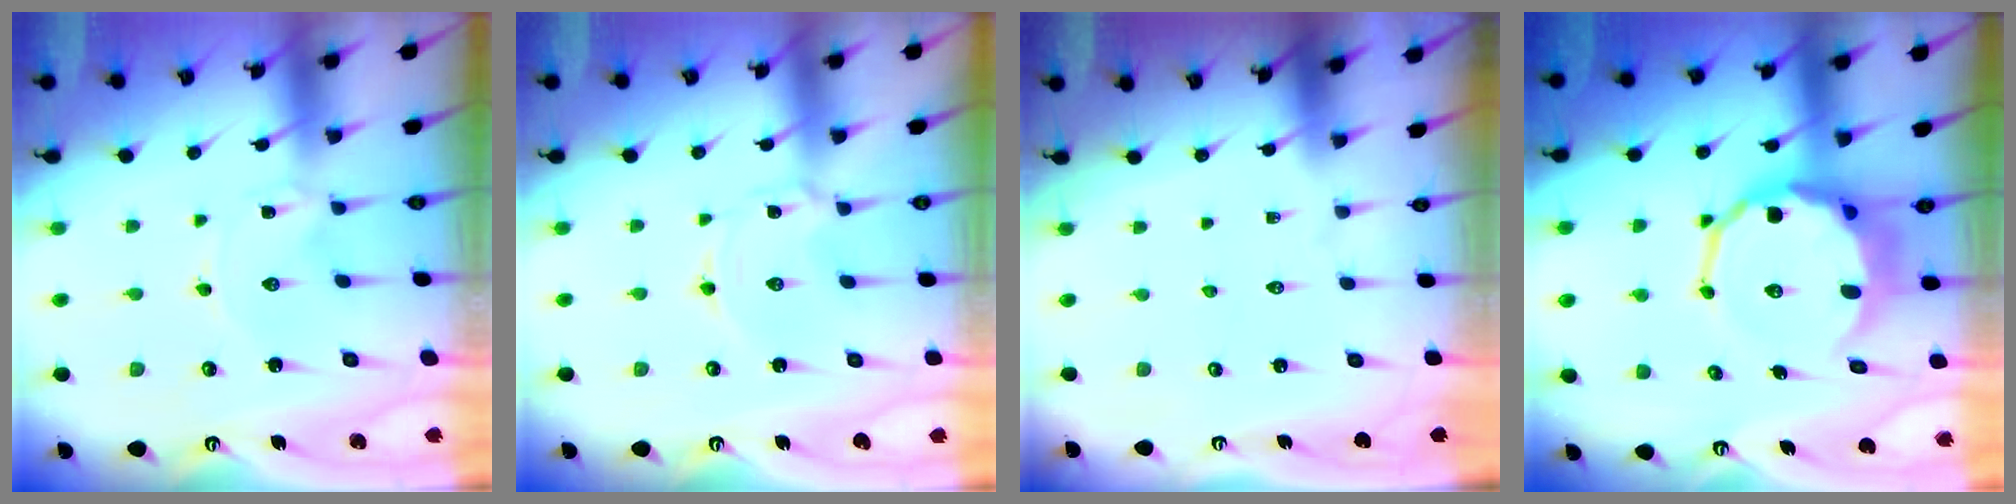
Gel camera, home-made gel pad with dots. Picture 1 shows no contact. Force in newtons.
{"total": 0.9, "press": 0.9, "slide": 0.2}
{"total": 0.0}
{"total": 12.0, "press": 11.6, "slide": 3.2}